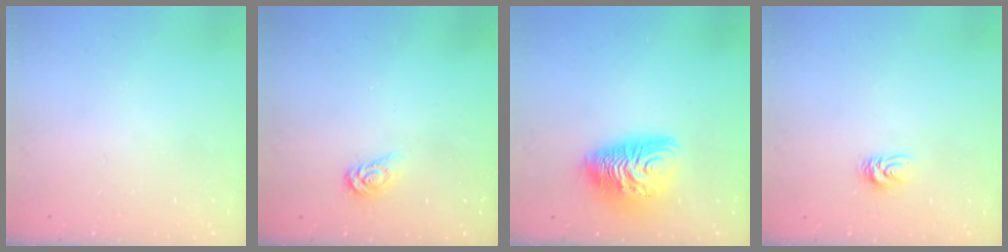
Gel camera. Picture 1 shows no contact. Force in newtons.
{"total": 3.0, "press": 2.9, "slide": 0.3}
{"total": 12.5, "press": 12.5, "slide": 0.9}
{"total": 4.9, "press": 4.9, "slide": 0.5}